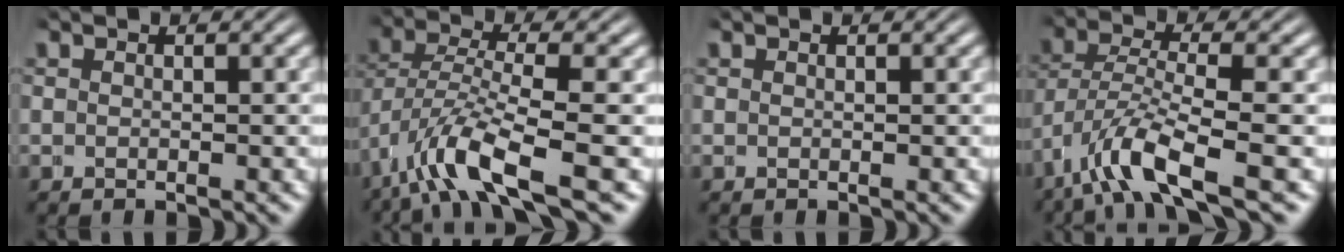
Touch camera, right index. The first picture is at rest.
{"total": 5.5, "force": [-2.1, 2.1, 4.6], "torque": [-0.117, -0.028, -0.018]}
{"total": 0.0}
{"total": 4.7, "force": [-1.8, 1.8, 3.9], "torque": [-0.107, -0.027, -0.013]}